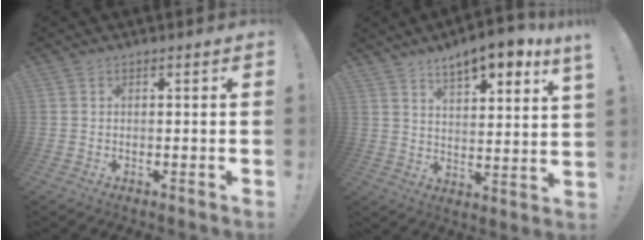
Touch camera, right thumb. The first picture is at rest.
{"total": 9.5, "force": [7.4, 1.3, 5.9], "torque": [-0.097, -0.041, 0.124]}